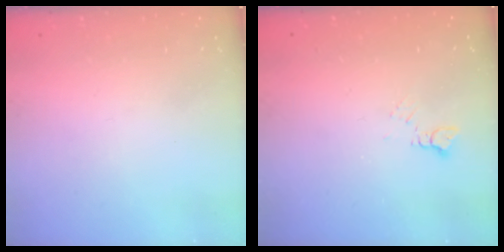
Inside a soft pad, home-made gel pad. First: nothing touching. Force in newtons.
{"total": 2.8, "press": 2.8, "slide": 0.5}